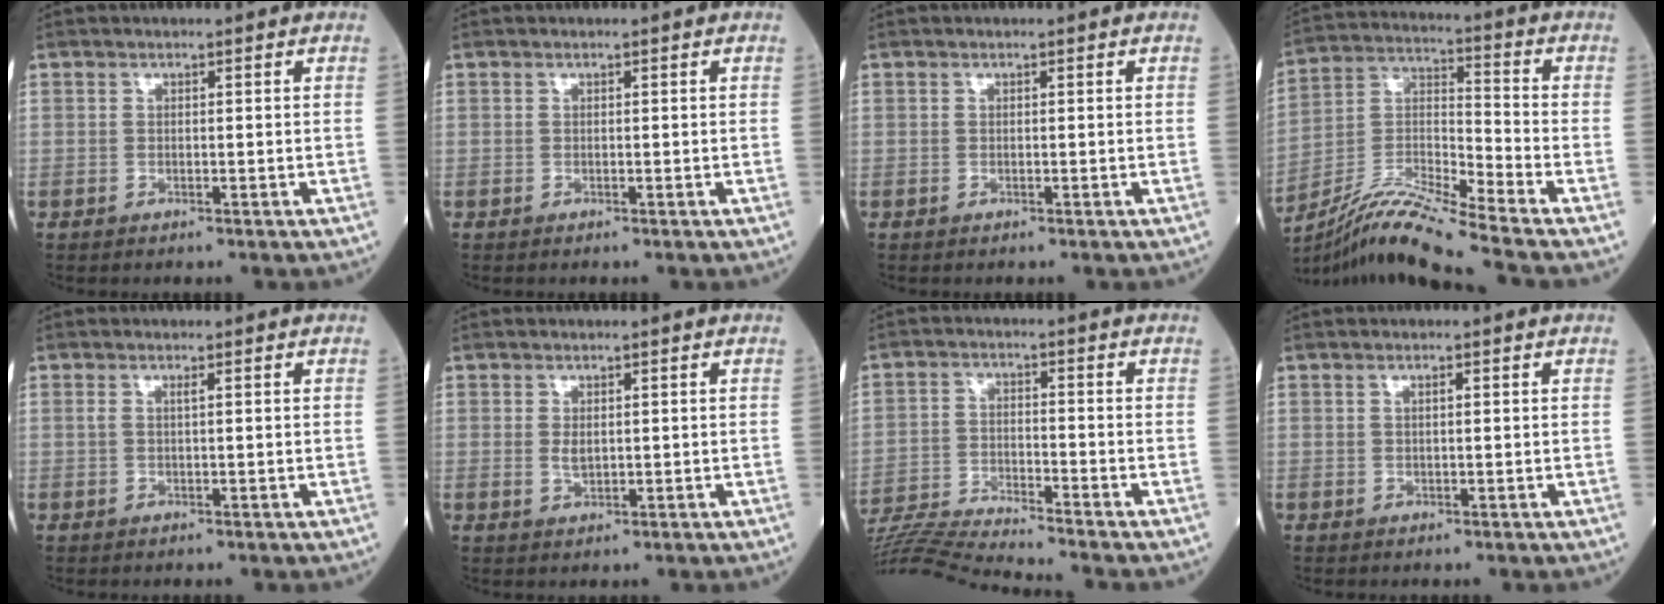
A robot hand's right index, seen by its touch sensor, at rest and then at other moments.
{"total": 0.0}
{"total": 0.0}
{"total": 14.0, "force": [-12.0, -1.9, 6.8], "torque": [-0.134, -0.003, -0.224]}
{"total": 1.0, "force": [0.3, 0.1, 0.9], "torque": [-0.027, 0.007, 0.007]}
{"total": 1.6, "force": [0.2, 0.9, 1.4], "torque": [-0.025, -0.004, 0.006]}
{"total": 11.8, "force": [-11.3, -1.9, 2.8], "torque": [-0.045, -0.011, -0.204]}
{"total": 0.9, "force": [0.3, 0.2, 0.8], "torque": [-0.016, 0.003, 0.004]}